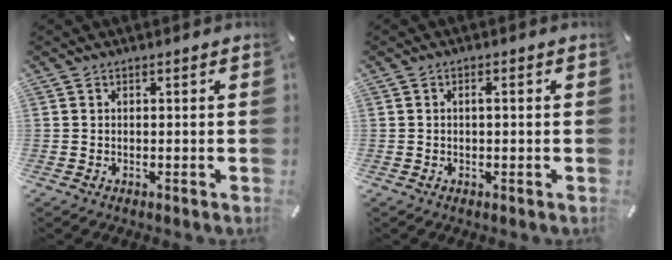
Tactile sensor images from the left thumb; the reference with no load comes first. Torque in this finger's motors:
{"motor_torque": [-0.19, -0.16, -0.06, 0.01, 0.00]}